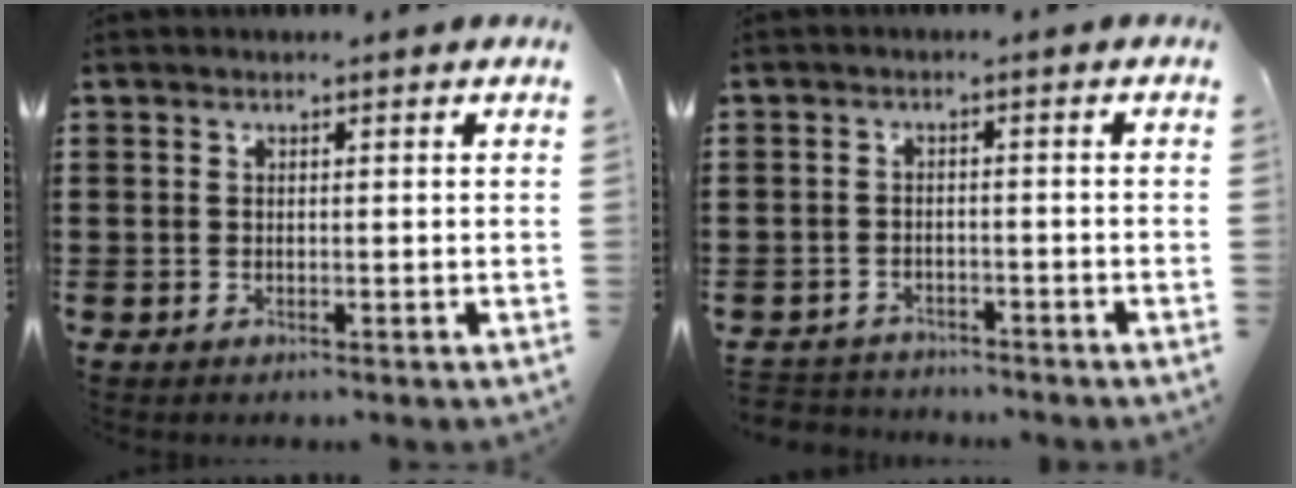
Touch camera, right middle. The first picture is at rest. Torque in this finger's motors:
{"motor_torque": [1.05, 0.69, -0.74, -0.21]}